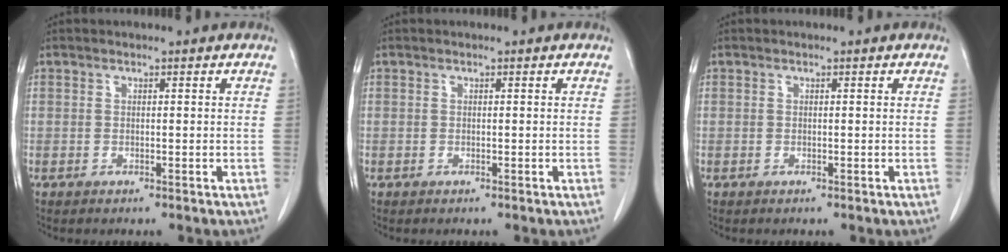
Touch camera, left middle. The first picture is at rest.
{"total": 0.0}
{"total": 0.0}